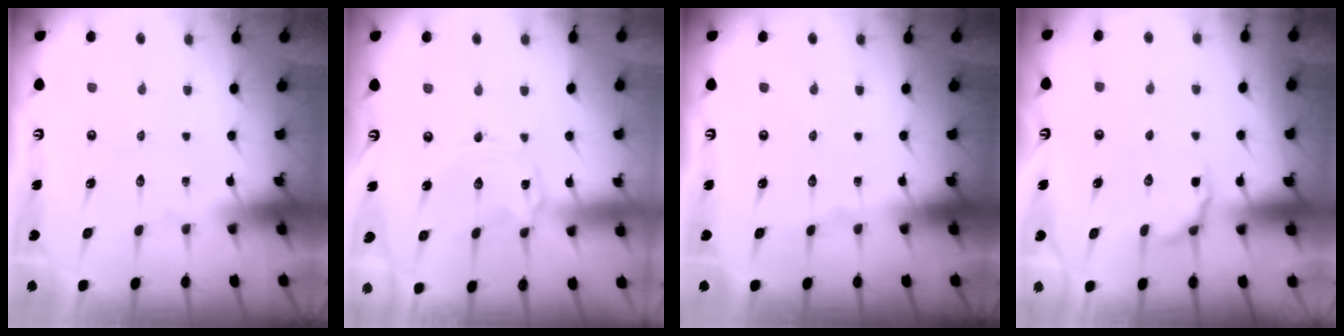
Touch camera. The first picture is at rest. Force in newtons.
{"total": 0.6, "press": 0.6, "slide": 0.1}
{"total": 0.0}
{"total": 5.6, "press": 5.4, "slide": 1.8}